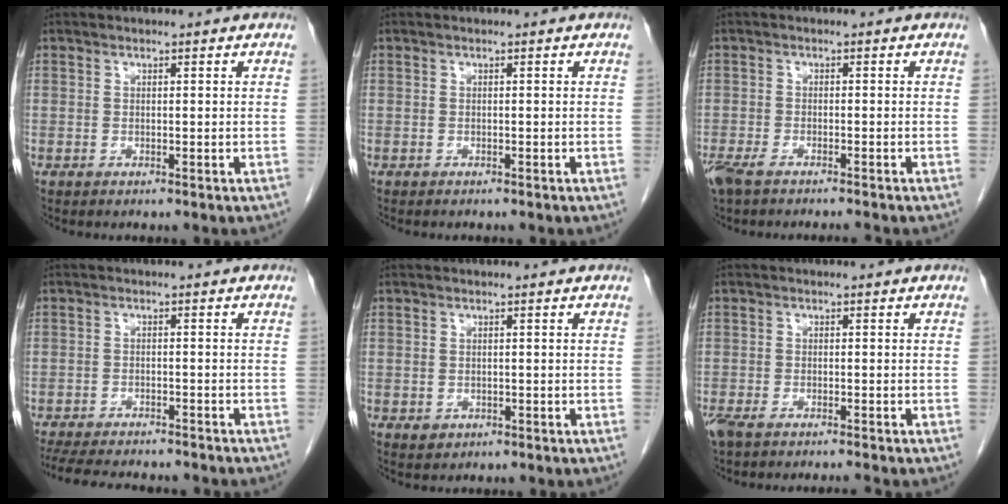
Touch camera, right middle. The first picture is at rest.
{"total": 1.1, "force": [-1.0, 0.3, 0.4], "torque": [-0.011, -0.002, -0.013]}
{"total": 6.1, "force": [-5.1, 1.1, 3.2], "torque": [-0.055, -0.008, -0.086]}
{"total": 14.9, "force": [-13.1, 3.3, 6.3], "torque": [-0.130, -0.020, -0.176]}
{"total": 1.3, "force": [-0.5, 1.1, 0.5], "torque": [-0.008, 0.003, 0.000]}
{"total": 5.2, "force": [-4.5, 0.5, 2.6], "torque": [-0.044, -0.007, -0.076]}